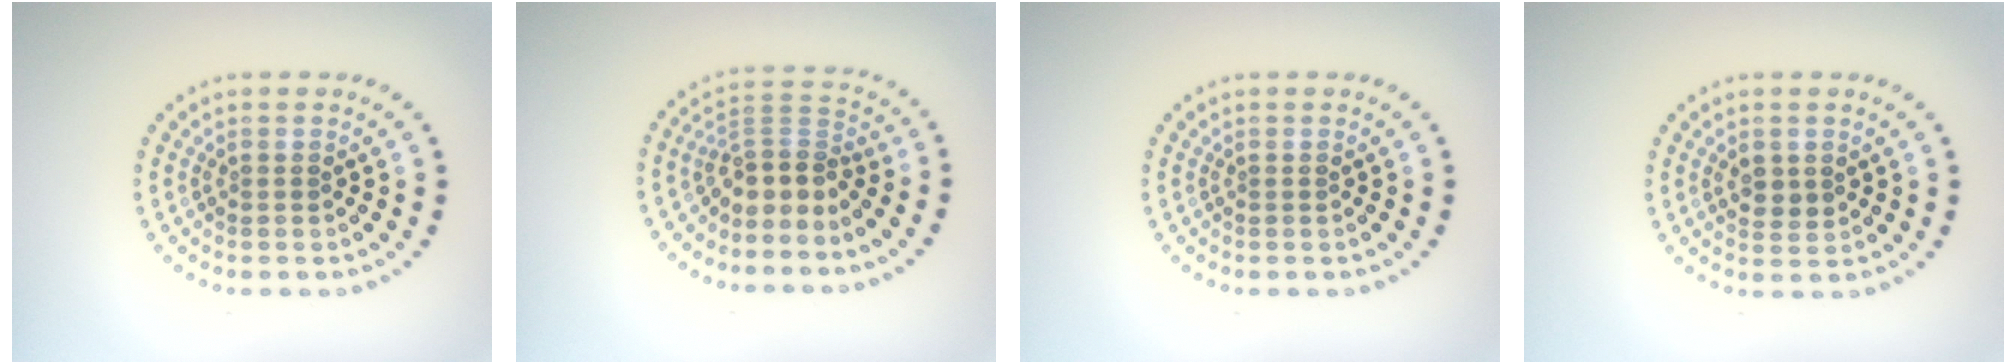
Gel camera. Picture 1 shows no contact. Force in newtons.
{"total": 3.3, "press": 2.4, "slide": 2.3}
{"total": 0.0}
{"total": 1.9, "press": 1.8, "slide": 0.3}